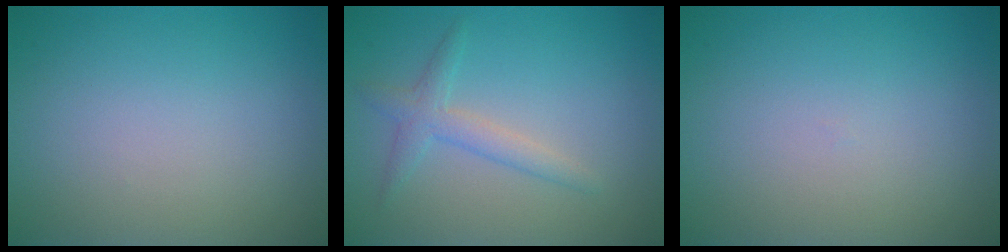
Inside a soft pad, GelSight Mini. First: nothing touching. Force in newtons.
{"total": 2.2, "press": 2.2, "slide": 0.1}
{"total": 0.0}